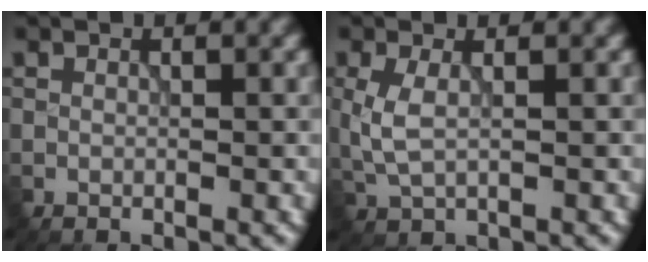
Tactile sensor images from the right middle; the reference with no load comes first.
{"total": 2.6, "force": [0.3, 1.2, 2.3], "torque": [-0.060, -0.001, 0.008]}